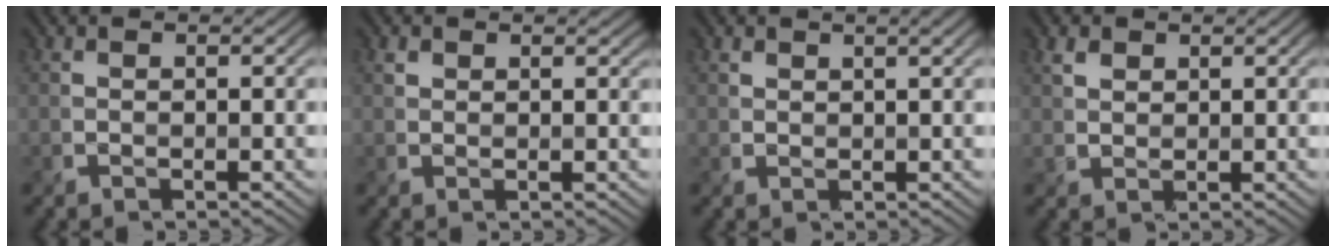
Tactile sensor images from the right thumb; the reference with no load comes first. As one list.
[{"total": 1.2, "force": [0.8, 0.8, 0.4], "torque": [-0.008, -0.001, 0.016]}, {"total": 2.0, "force": [1.5, 0.7, 1.2], "torque": [-0.023, 0.004, 0.030]}, {"total": 2.2, "force": [1.2, 1.7, 0.9], "torque": [-0.022, 0.001, 0.025]}]